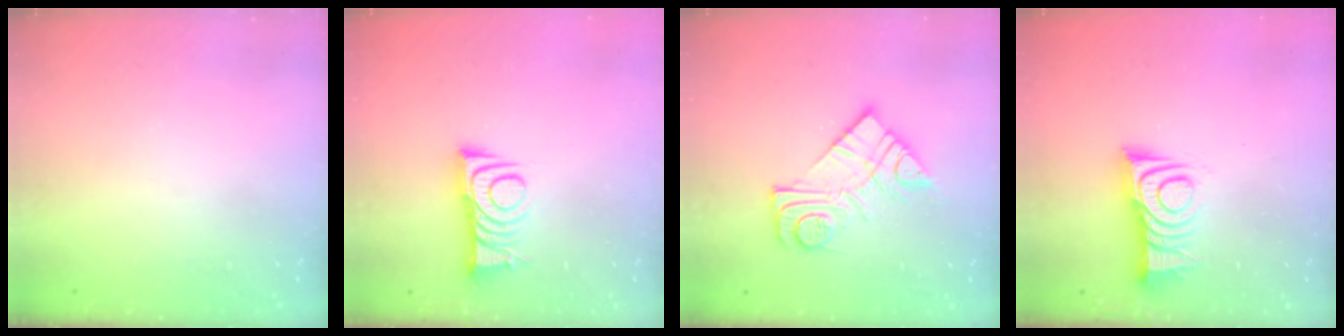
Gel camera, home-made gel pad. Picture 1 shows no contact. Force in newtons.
{"total": 9.0, "press": 9.0, "slide": 0.1}
{"total": 13.2, "press": 13.2, "slide": 0.9}
{"total": 11.2, "press": 11.2, "slide": 0.5}